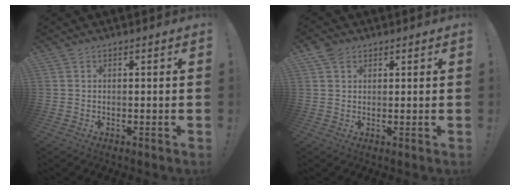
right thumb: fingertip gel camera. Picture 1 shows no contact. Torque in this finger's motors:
{"motor_torque": [-0.11, -0.23, -0.26, 0.26, 0.00]}